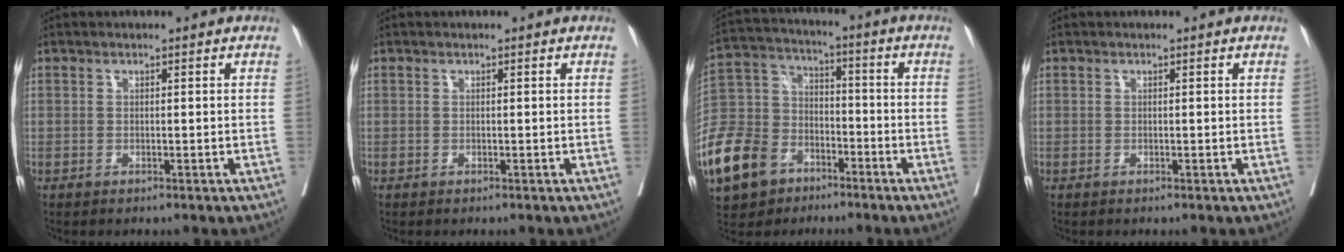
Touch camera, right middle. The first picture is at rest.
{"total": 0.0}
{"total": 16.4, "force": [-9.1, 11.0, 8.0], "torque": [-0.199, -0.001, -0.170]}
{"total": 0.0}